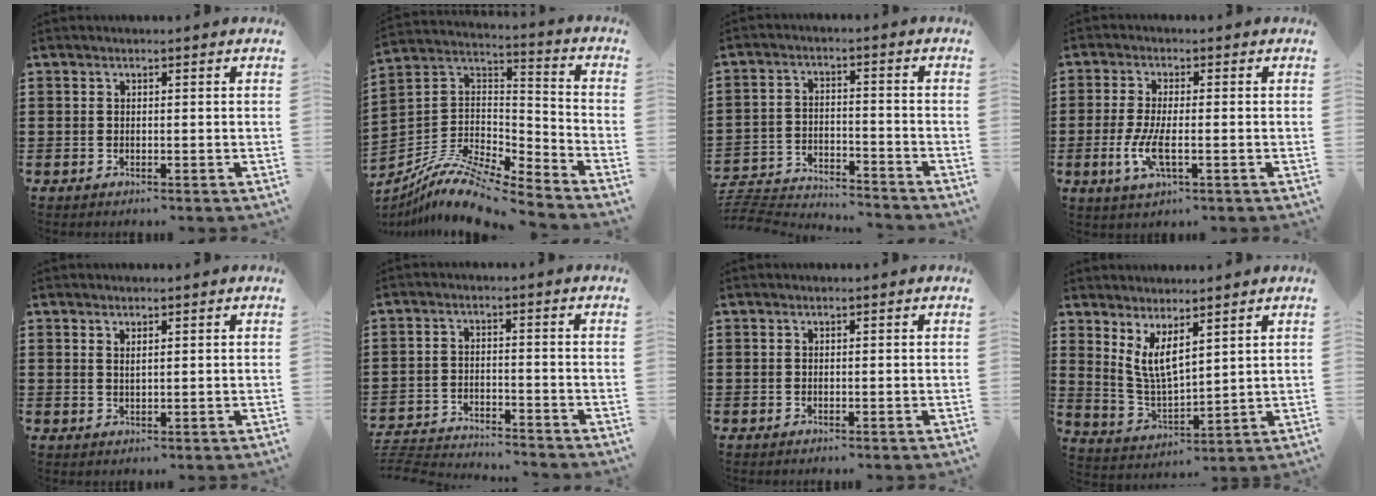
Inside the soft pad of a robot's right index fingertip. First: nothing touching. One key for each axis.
{"total": 10.7, "fx": -9.2, "fy": 2.3, "fz": 4.8, "tx": -0.104, "ty": 0.015, "tz": -0.186}
{"total": 4.6, "fx": -4.5, "fy": 0.4, "fz": 0.5, "tx": -0.026, "ty": -0.005, "tz": -0.099}
{"total": 5.4, "fx": -1.5, "fy": 1.5, "fz": 5.0, "tx": -0.111, "ty": -0.011, "tz": -0.032}
{"total": 1.0, "fx": 0.8, "fy": 0.2, "fz": 0.5, "tx": -0.011, "ty": 0.001, "tz": 0.014}
{"total": 4.1, "fx": -4.1, "fy": 0.0, "fz": 0.1, "tx": -0.014, "ty": -0.002, "tz": -0.091}
{"total": 0.0}
{"total": 5.6, "fx": 3.1, "fy": 2.0, "fz": 4.2, "tx": -0.108, "ty": -0.012, "tz": 0.053}